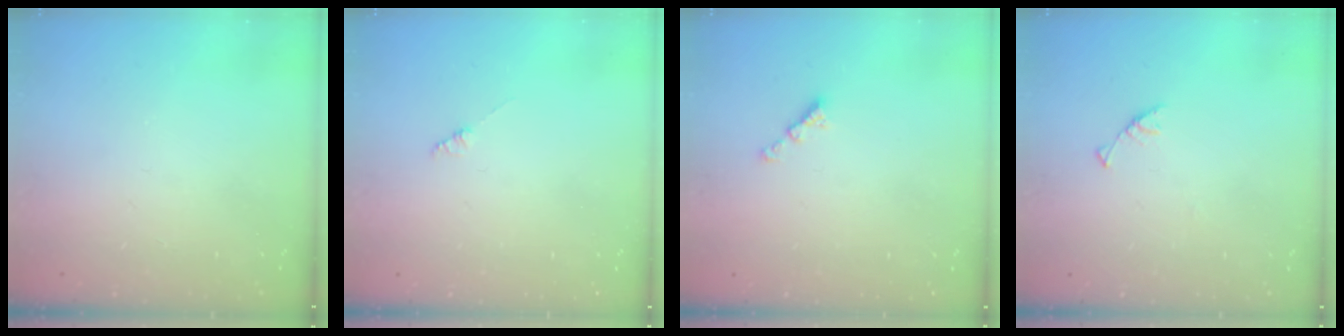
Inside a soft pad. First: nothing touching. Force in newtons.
{"total": 0.9, "press": 0.8, "slide": 0.2}
{"total": 2.1, "press": 2.1, "slide": 0.4}
{"total": 3.0, "press": 3.0, "slide": 0.3}